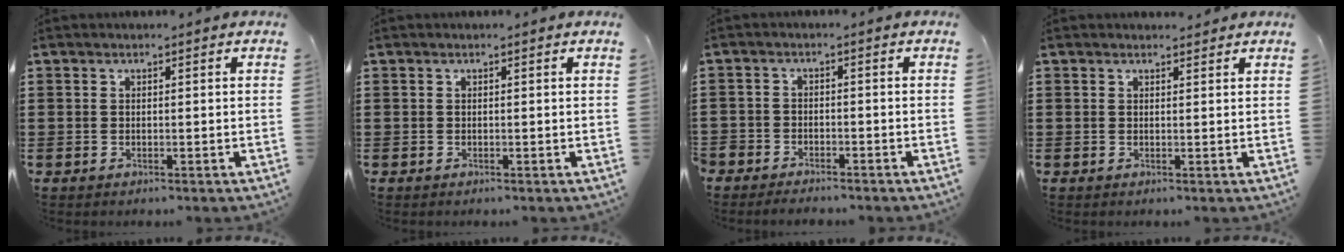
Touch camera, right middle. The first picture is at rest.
{"total": 0.0}
{"total": 2.6, "force": [-2.6, 0.6, -0.3], "torque": [-0.002, 0.002, -0.058]}
{"total": 0.9, "force": [0.8, 0.2, 0.1], "torque": [0.005, -0.002, 0.014]}